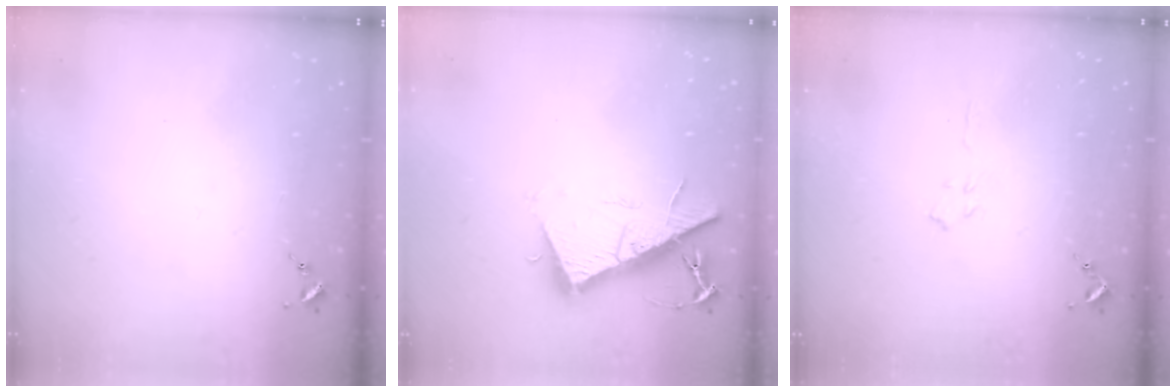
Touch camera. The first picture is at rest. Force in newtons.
{"total": 14.6, "press": 14.6, "slide": 0.4}
{"total": 3.2, "press": 3.1, "slide": 0.4}